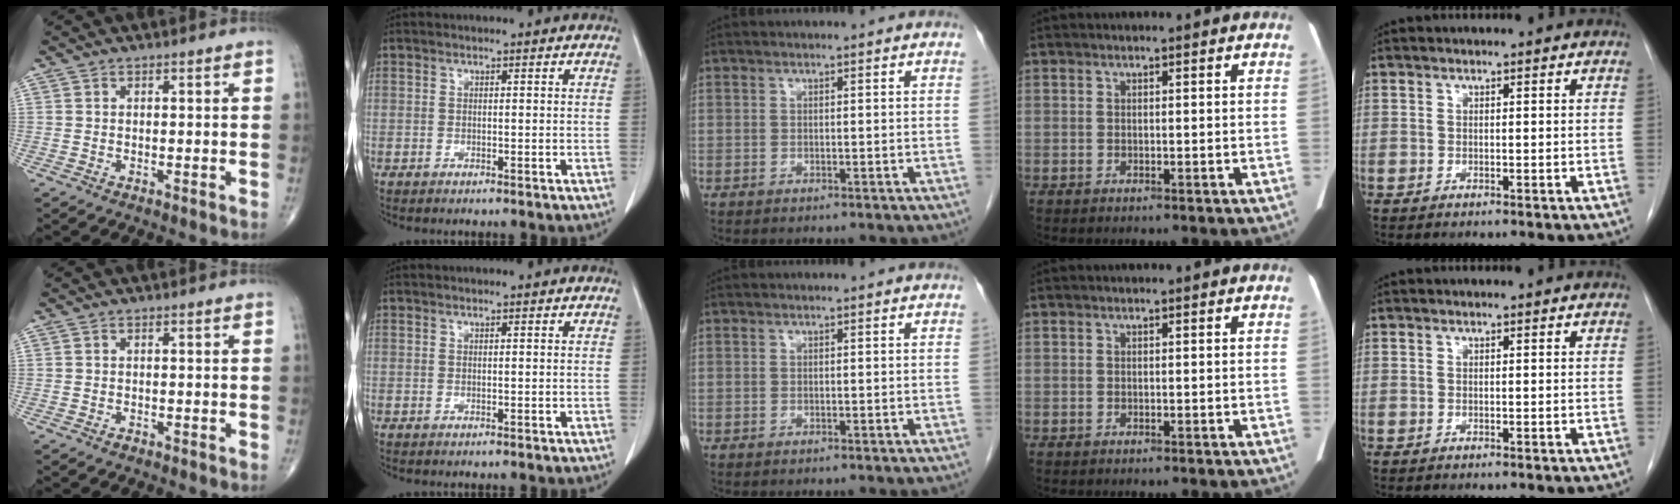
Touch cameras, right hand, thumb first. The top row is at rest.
{"thumb": {"total": 0.7, "force": [-0.5, 0.4, 0.2], "torque": [-0.001, 0.001, -0.009]}}